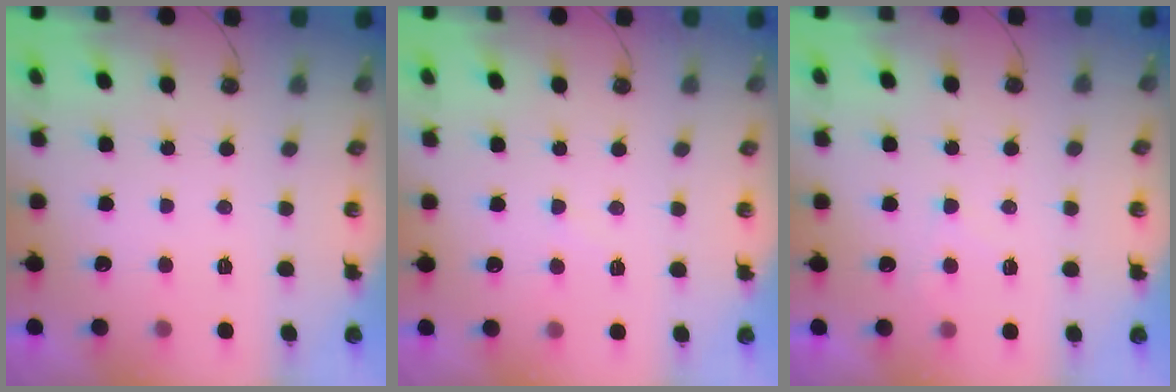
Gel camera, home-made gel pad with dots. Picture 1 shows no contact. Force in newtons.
{"total": 3.9, "press": 3.8, "slide": 0.5}
{"total": 4.9, "press": 4.9, "slide": 0.7}